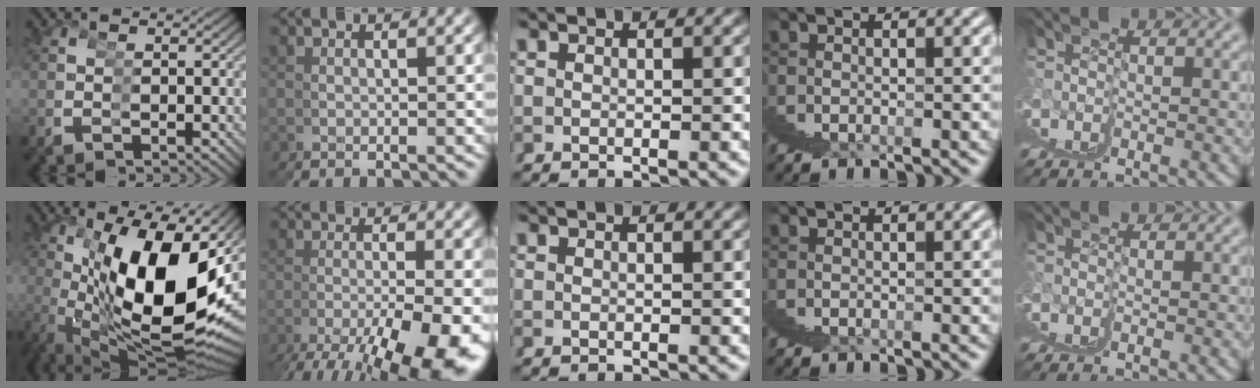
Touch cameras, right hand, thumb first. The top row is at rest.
{"thumb": {"total": 21.3, "force": [-0.7, 10.3, 18.7], "torque": [-0.312, -0.033, 0.025]}, "index": {"total": 9.6, "force": [-4.5, 3.3, 7.8], "torque": [-0.127, -0.033, -0.048]}}